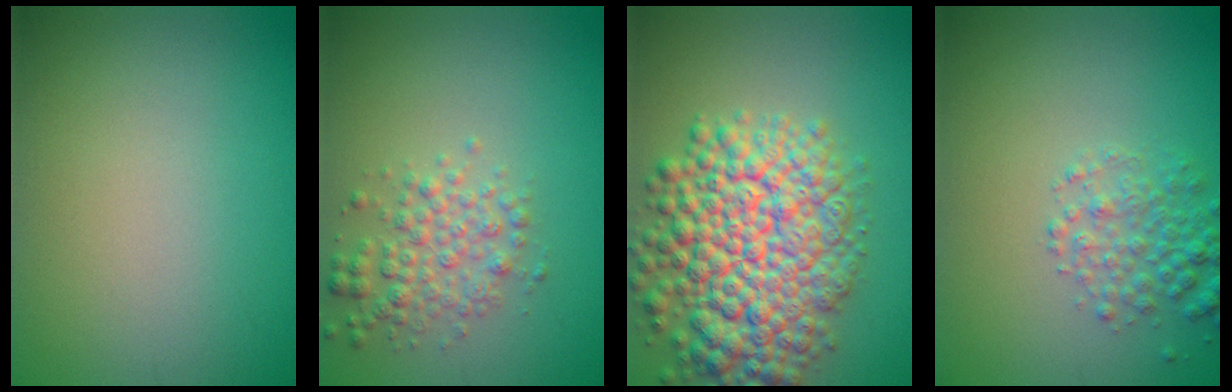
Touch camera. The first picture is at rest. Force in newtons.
{"total": 2.8, "press": 2.8, "slide": 0.0}
{"total": 10.2, "press": 10.2, "slide": 0.4}
{"total": 2.9, "press": 2.9, "slide": 0.2}